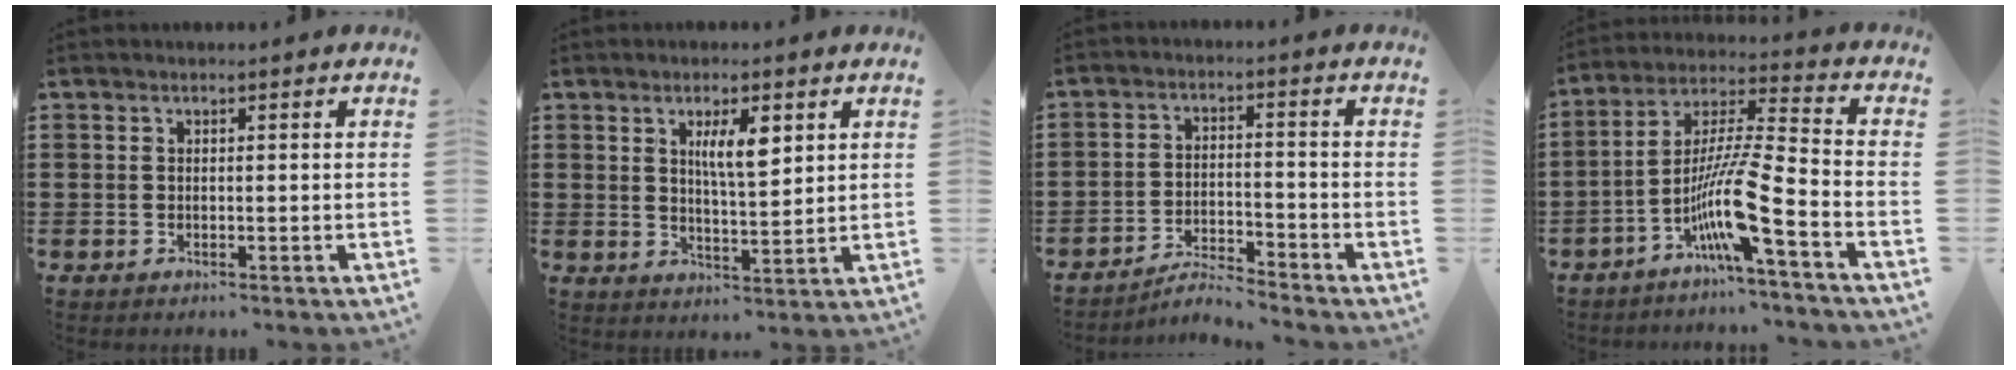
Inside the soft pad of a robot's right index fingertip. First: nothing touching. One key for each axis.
{"total": 5.6, "fx": 2.4, "fy": 1.7, "fz": 4.9, "tx": -0.093, "ty": 0.004, "tz": 0.037}
{"total": 4.2, "fx": -4.1, "fy": 0.0, "fz": 0.7, "tx": -0.016, "ty": 0.004, "tz": -0.086}
{"total": 11.2, "fx": -5.8, "fy": 0.3, "fz": 9.6, "tx": -0.203, "ty": -0.017, "tz": -0.119}